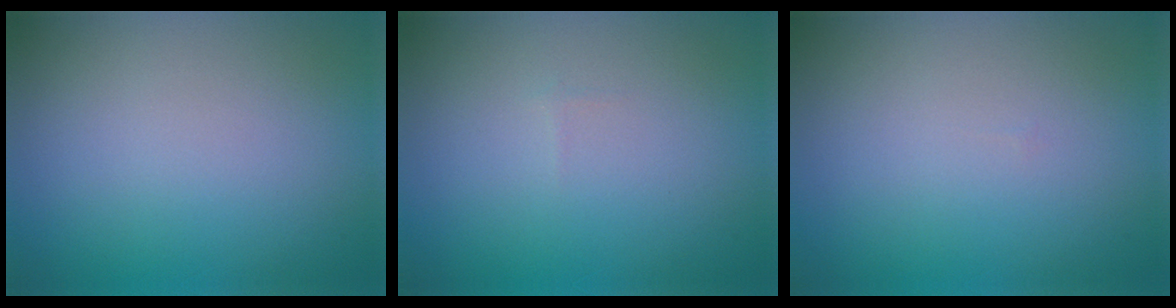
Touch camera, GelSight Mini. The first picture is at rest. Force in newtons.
{"total": 0.0}
{"total": 0.0}